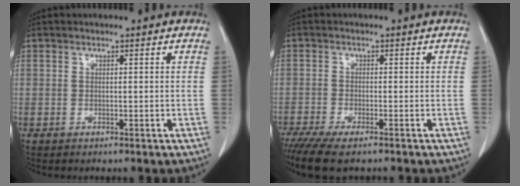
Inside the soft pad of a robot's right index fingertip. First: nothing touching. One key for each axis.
{"total": 7.5, "fx": -5.9, "fy": 1.5, "fz": 4.4, "tx": -0.070, "ty": -0.016, "tz": -0.094}